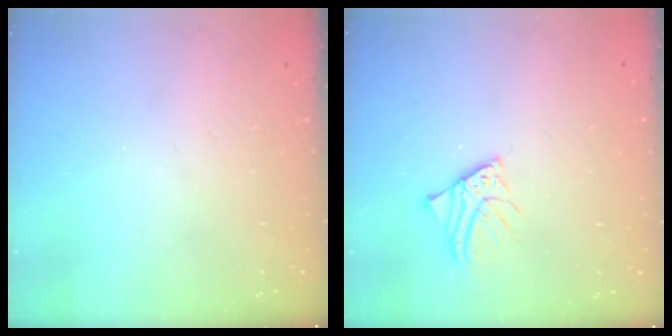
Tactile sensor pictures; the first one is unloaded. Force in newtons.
{"total": 2.9, "press": 2.9, "slide": 0.2}